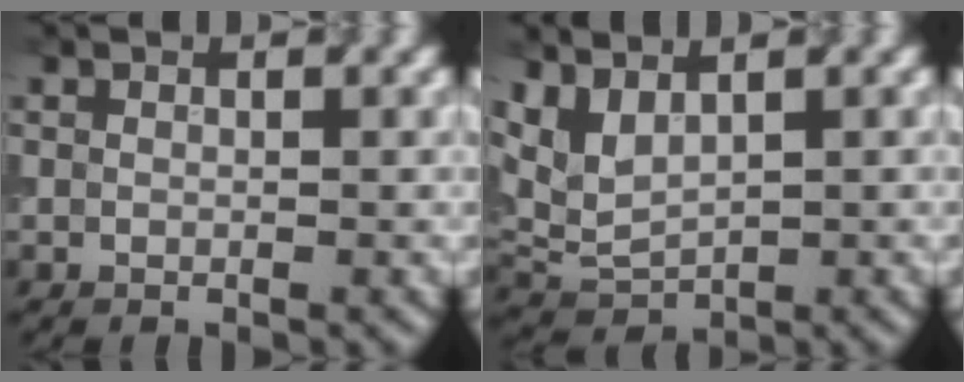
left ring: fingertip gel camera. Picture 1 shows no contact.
{"total": 3.6, "force": [1.9, 1.8, 2.6], "torque": [-0.064, 0.000, 0.046]}